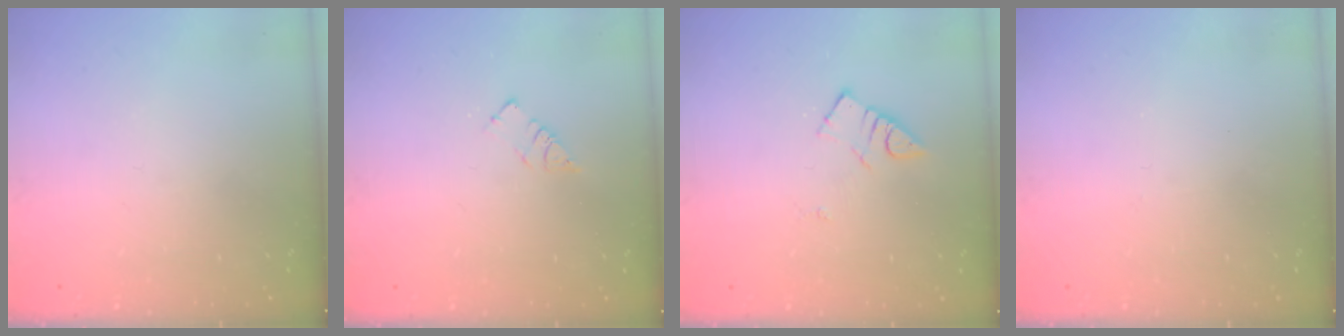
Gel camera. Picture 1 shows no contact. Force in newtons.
{"total": 3.7, "press": 3.6, "slide": 0.4}
{"total": 3.1, "press": 3.0, "slide": 0.5}
{"total": 2.2, "press": 2.2, "slide": 0.4}